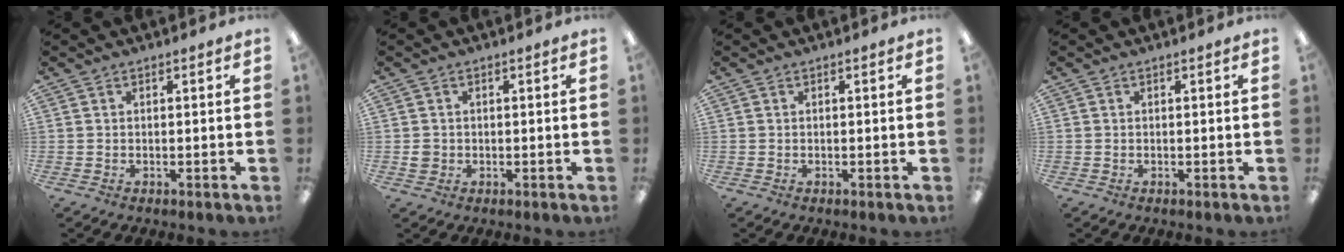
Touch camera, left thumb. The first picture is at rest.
{"total": 2.1, "force": [-0.1, 2.0, 0.7], "torque": [-0.004, 0.002, -0.006]}
{"total": 0.0}
{"total": 0.0}